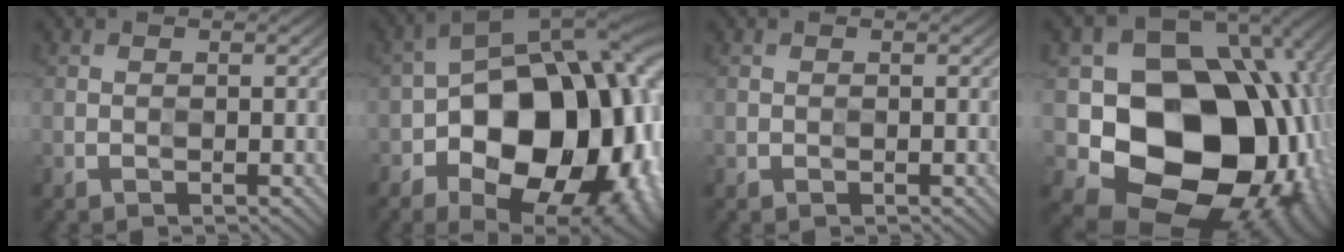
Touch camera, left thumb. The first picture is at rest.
{"total": 20.2, "force": [-5.9, 13.1, 14.1], "torque": [-0.200, -0.011, -0.076]}
{"total": 0.8, "force": [0.0, 0.7, 0.3], "torque": [-0.006, 0.001, -0.001]}
{"total": 16.5, "force": [-1.9, 13.5, 9.3], "torque": [-0.126, -0.042, -0.013]}